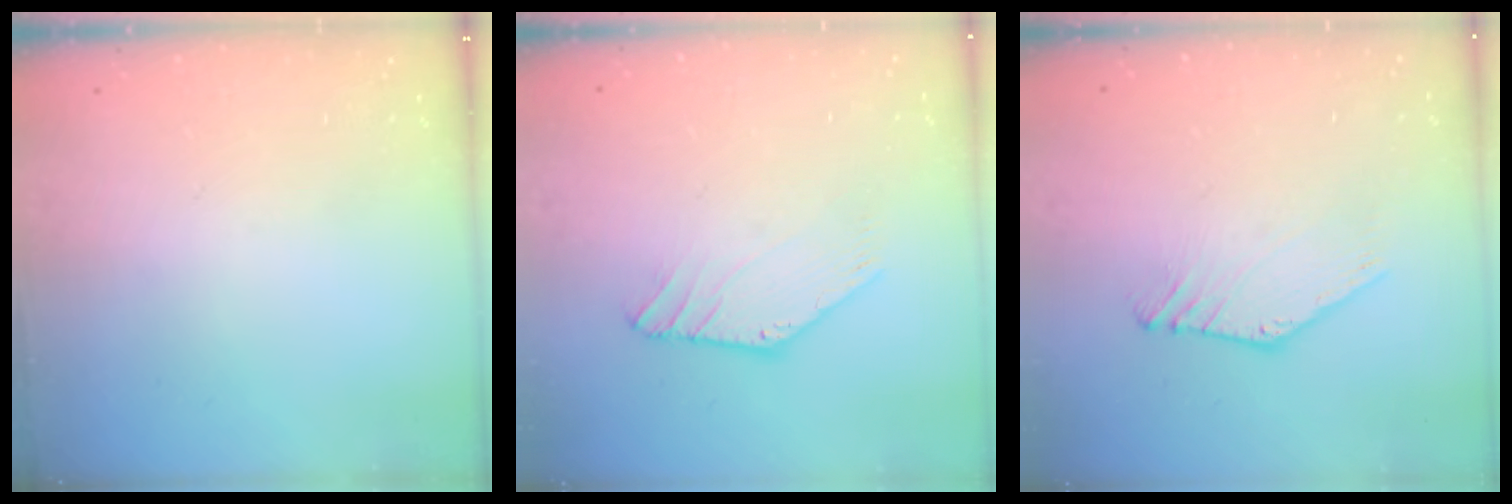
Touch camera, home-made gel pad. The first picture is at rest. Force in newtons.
{"total": 1.2, "press": 1.2, "slide": 0.1}
{"total": 2.0, "press": 2.0, "slide": 0.0}